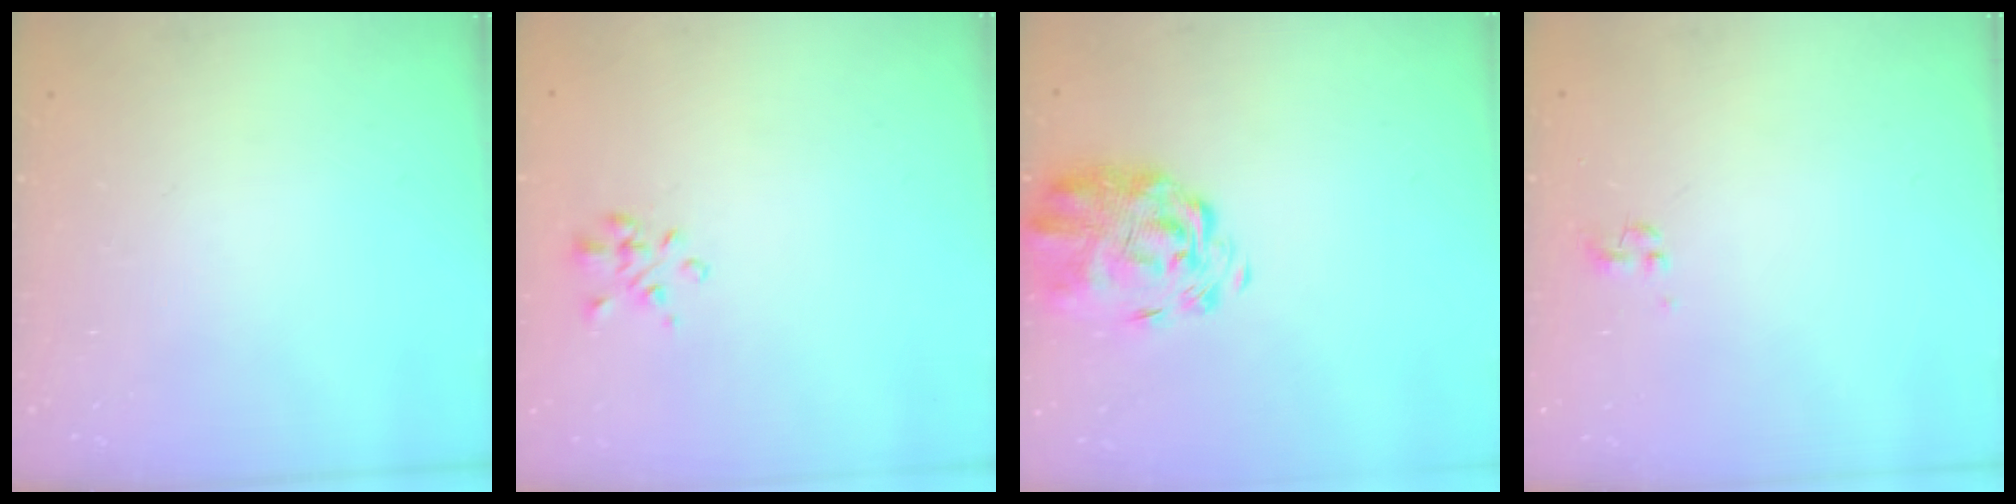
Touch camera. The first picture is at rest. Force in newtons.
{"total": 1.3, "press": 1.2, "slide": 0.7}
{"total": 3.8, "press": 3.5, "slide": 1.6}
{"total": 0.0}